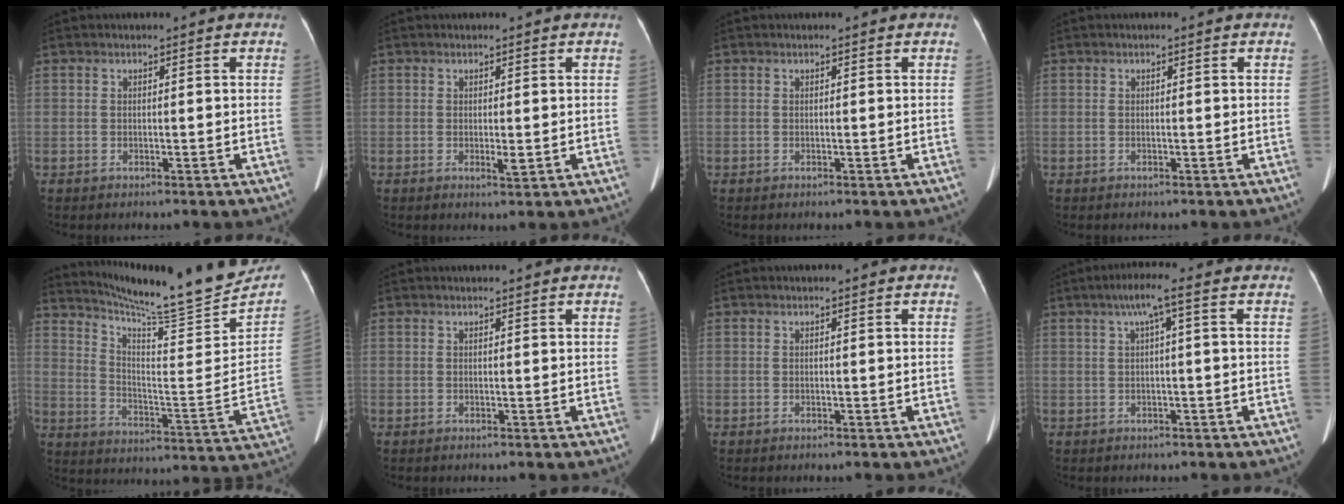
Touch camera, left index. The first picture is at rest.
{"total": 1.5, "force": [0.4, 0.5, 1.4], "torque": [-0.023, -0.003, 0.008]}
{"total": 0.0}
{"total": 0.0}
{"total": 20.4, "force": [19.0, -0.2, 7.4], "torque": [-0.125, -0.082, 0.272]}
{"total": 2.2, "force": [2.1, 0.0, 0.5], "torque": [-0.008, 0.015, 0.028]}
{"total": 0.0}
{"total": 3.7, "force": [1.5, -0.4, 3.4], "torque": [-0.066, 0.016, 0.026]}